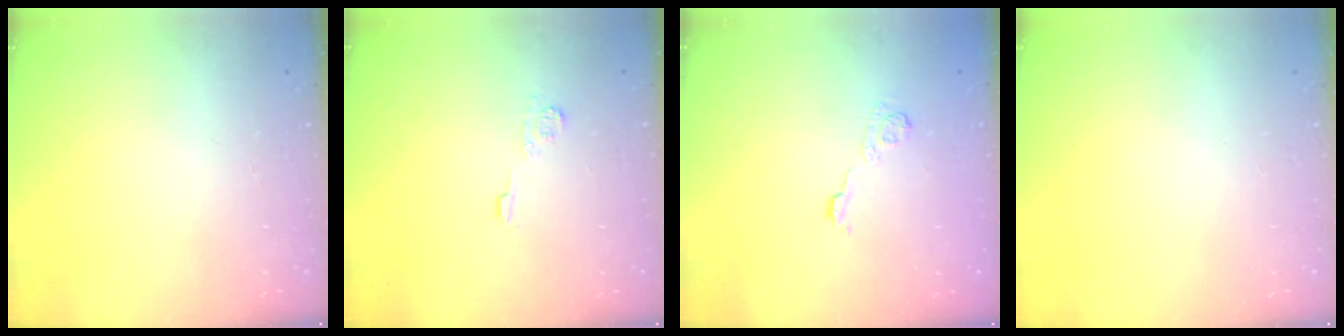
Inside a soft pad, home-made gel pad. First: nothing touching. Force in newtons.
{"total": 5.6, "press": 5.6, "slide": 0.7}
{"total": 3.6, "press": 3.4, "slide": 1.2}
{"total": 0.0}